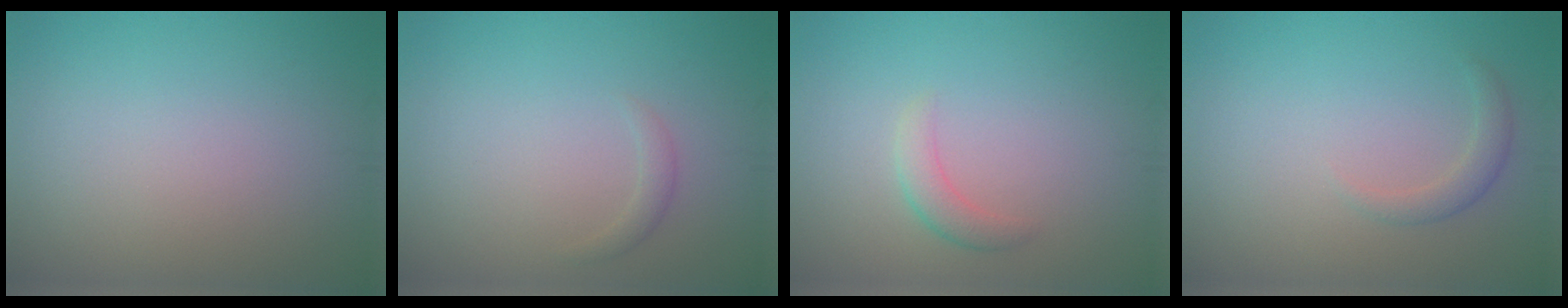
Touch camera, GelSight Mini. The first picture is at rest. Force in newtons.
{"total": 0.9, "press": 0.9, "slide": 0.1}
{"total": 1.7, "press": 1.7, "slide": 0.1}
{"total": 1.5, "press": 1.5, "slide": 0.1}